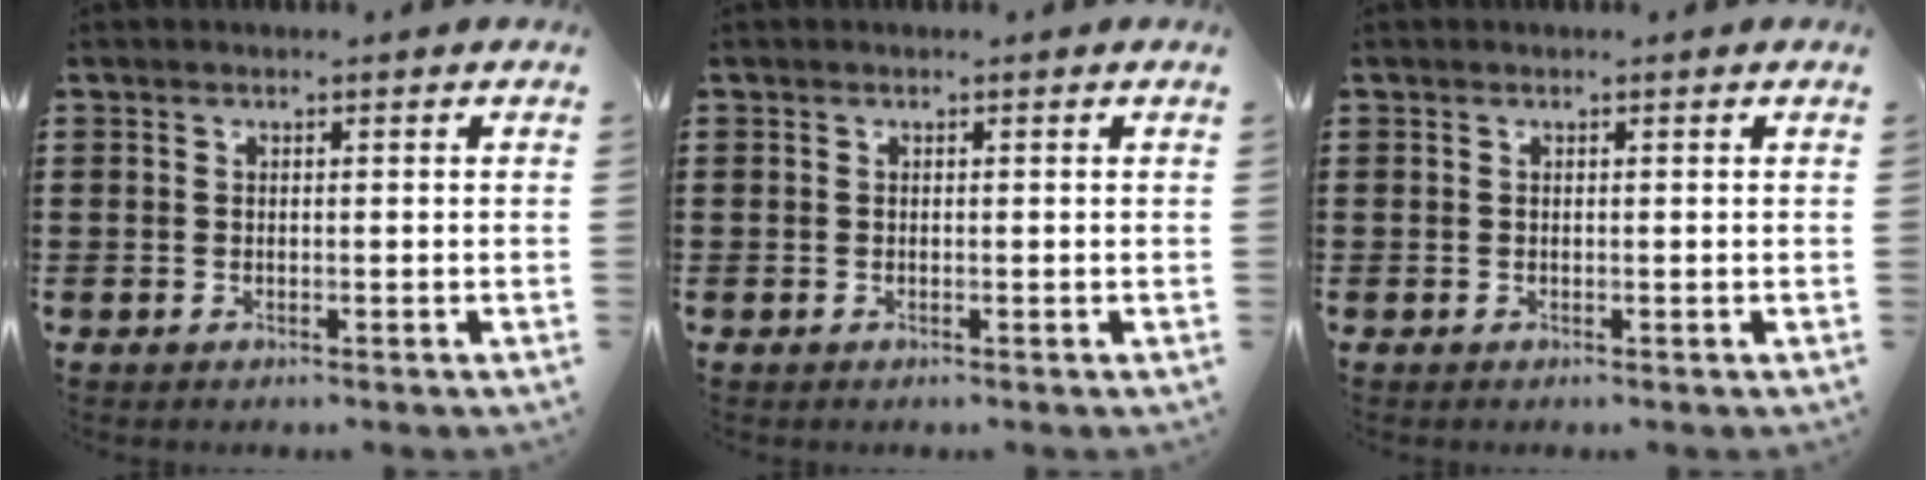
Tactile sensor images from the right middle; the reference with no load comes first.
{"total": 0.0}
{"total": 0.0}